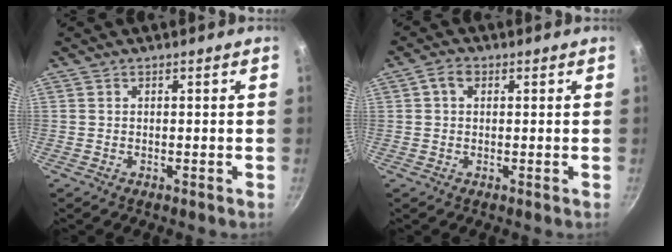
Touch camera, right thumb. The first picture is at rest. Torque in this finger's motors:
{"motor_torque": [0.30, 4.71, 0.90, 0.41, 0.59]}